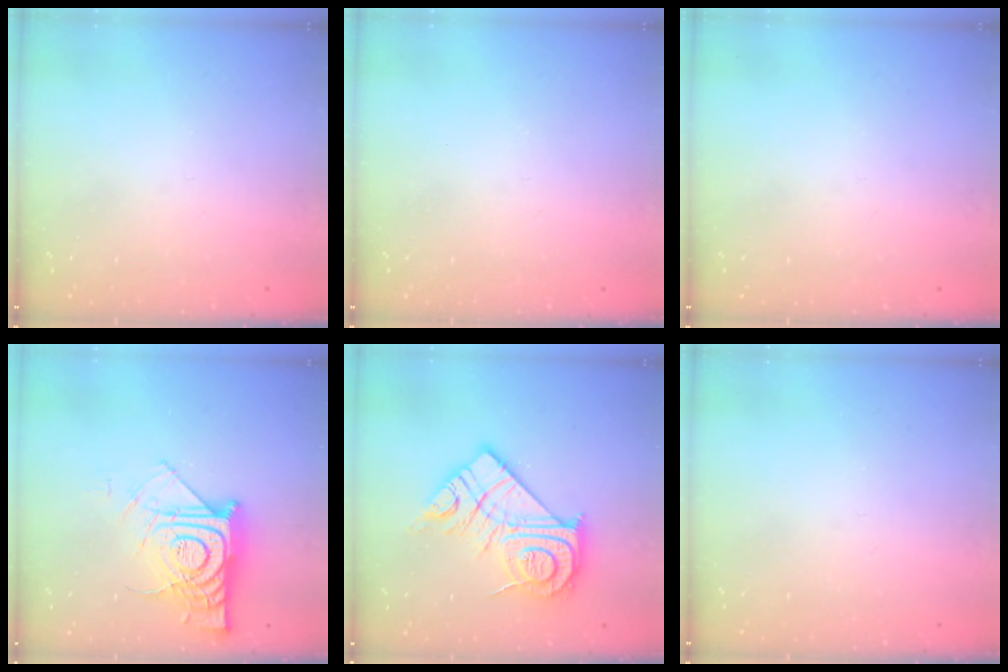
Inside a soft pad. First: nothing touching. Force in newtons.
{"total": 0.0}
{"total": 0.0}
{"total": 14.5, "press": 14.5, "slide": 1.4}
{"total": 20.8, "press": 20.7, "slide": 1.7}
{"total": 0.0}